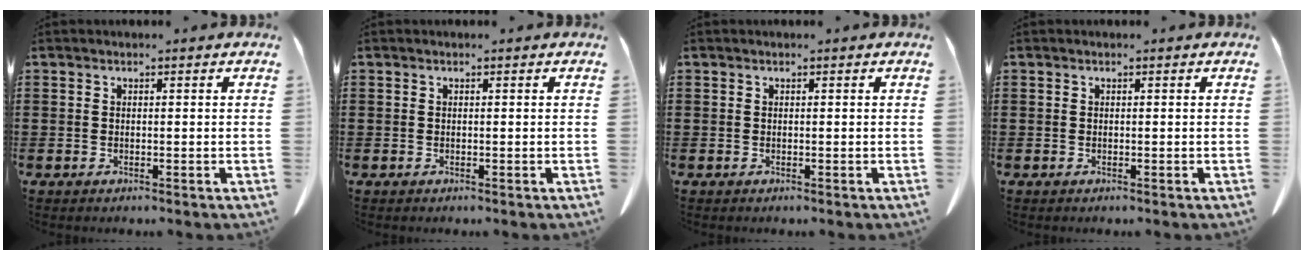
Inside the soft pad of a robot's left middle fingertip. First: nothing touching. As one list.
[{"total": 0.0}, {"total": 0.0}, {"total": 0.0}]